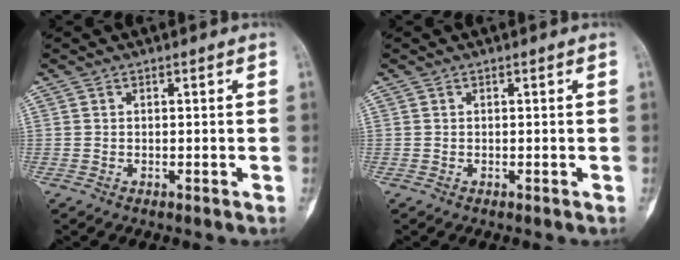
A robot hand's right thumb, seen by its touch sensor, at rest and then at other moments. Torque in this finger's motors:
{"motor_torque": [0.00, 0.00, 0.00, 0.00, 0.00]}